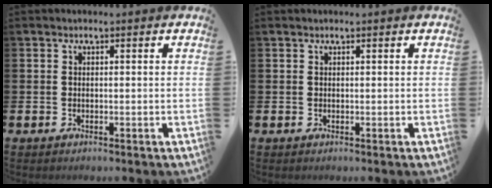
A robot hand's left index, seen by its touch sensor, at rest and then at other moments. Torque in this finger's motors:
{"motor_torque": [-0.05, 0.06, 0.00, -0.01]}